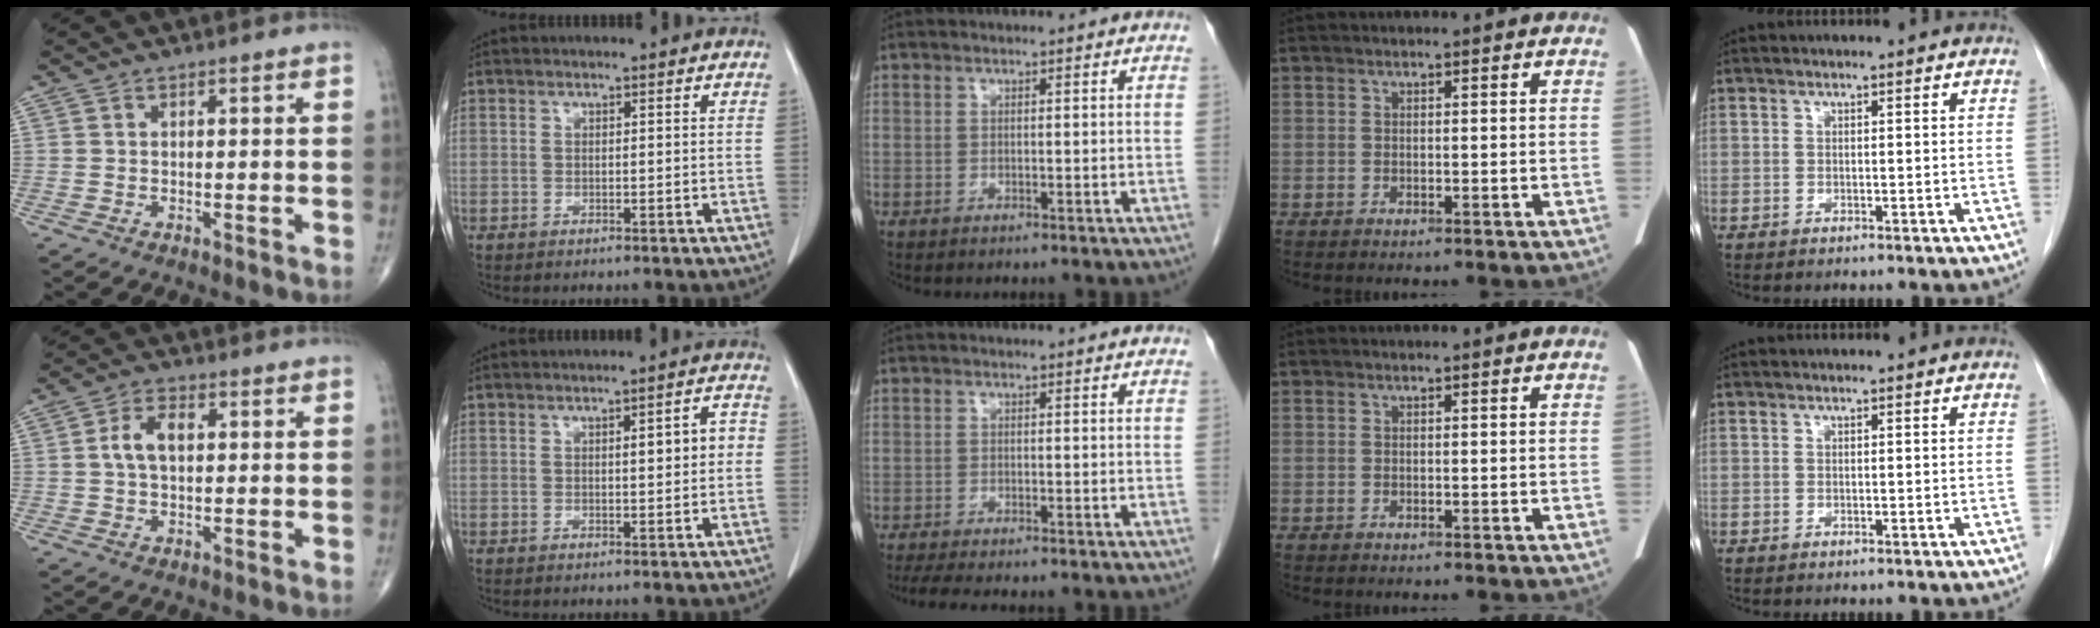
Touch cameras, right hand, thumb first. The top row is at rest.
{"thumb": {"total": 5.3, "force": [0.8, 3.0, 4.4], "torque": [-0.084, 0.012, 0.011]}, "index": {"total": 3.9, "force": [0.2, 0.9, 3.7], "torque": [-0.051, 0.012, 0.002]}, "middle": {"total": 5.4, "force": [-4.5, 0.6, 2.9], "torque": [-0.043, -0.013, -0.070]}}